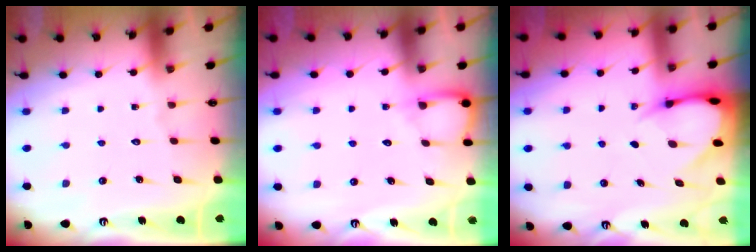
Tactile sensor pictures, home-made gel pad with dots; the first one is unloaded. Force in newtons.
{"total": 5.0, "press": 5.0, "slide": 0.7}
{"total": 4.7, "press": 4.7, "slide": 0.6}